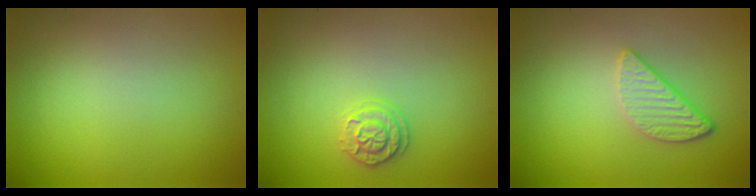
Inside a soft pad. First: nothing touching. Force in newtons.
{"total": 1.9, "press": 1.9, "slide": 0.2}
{"total": 2.4, "press": 2.2, "slide": 0.9}